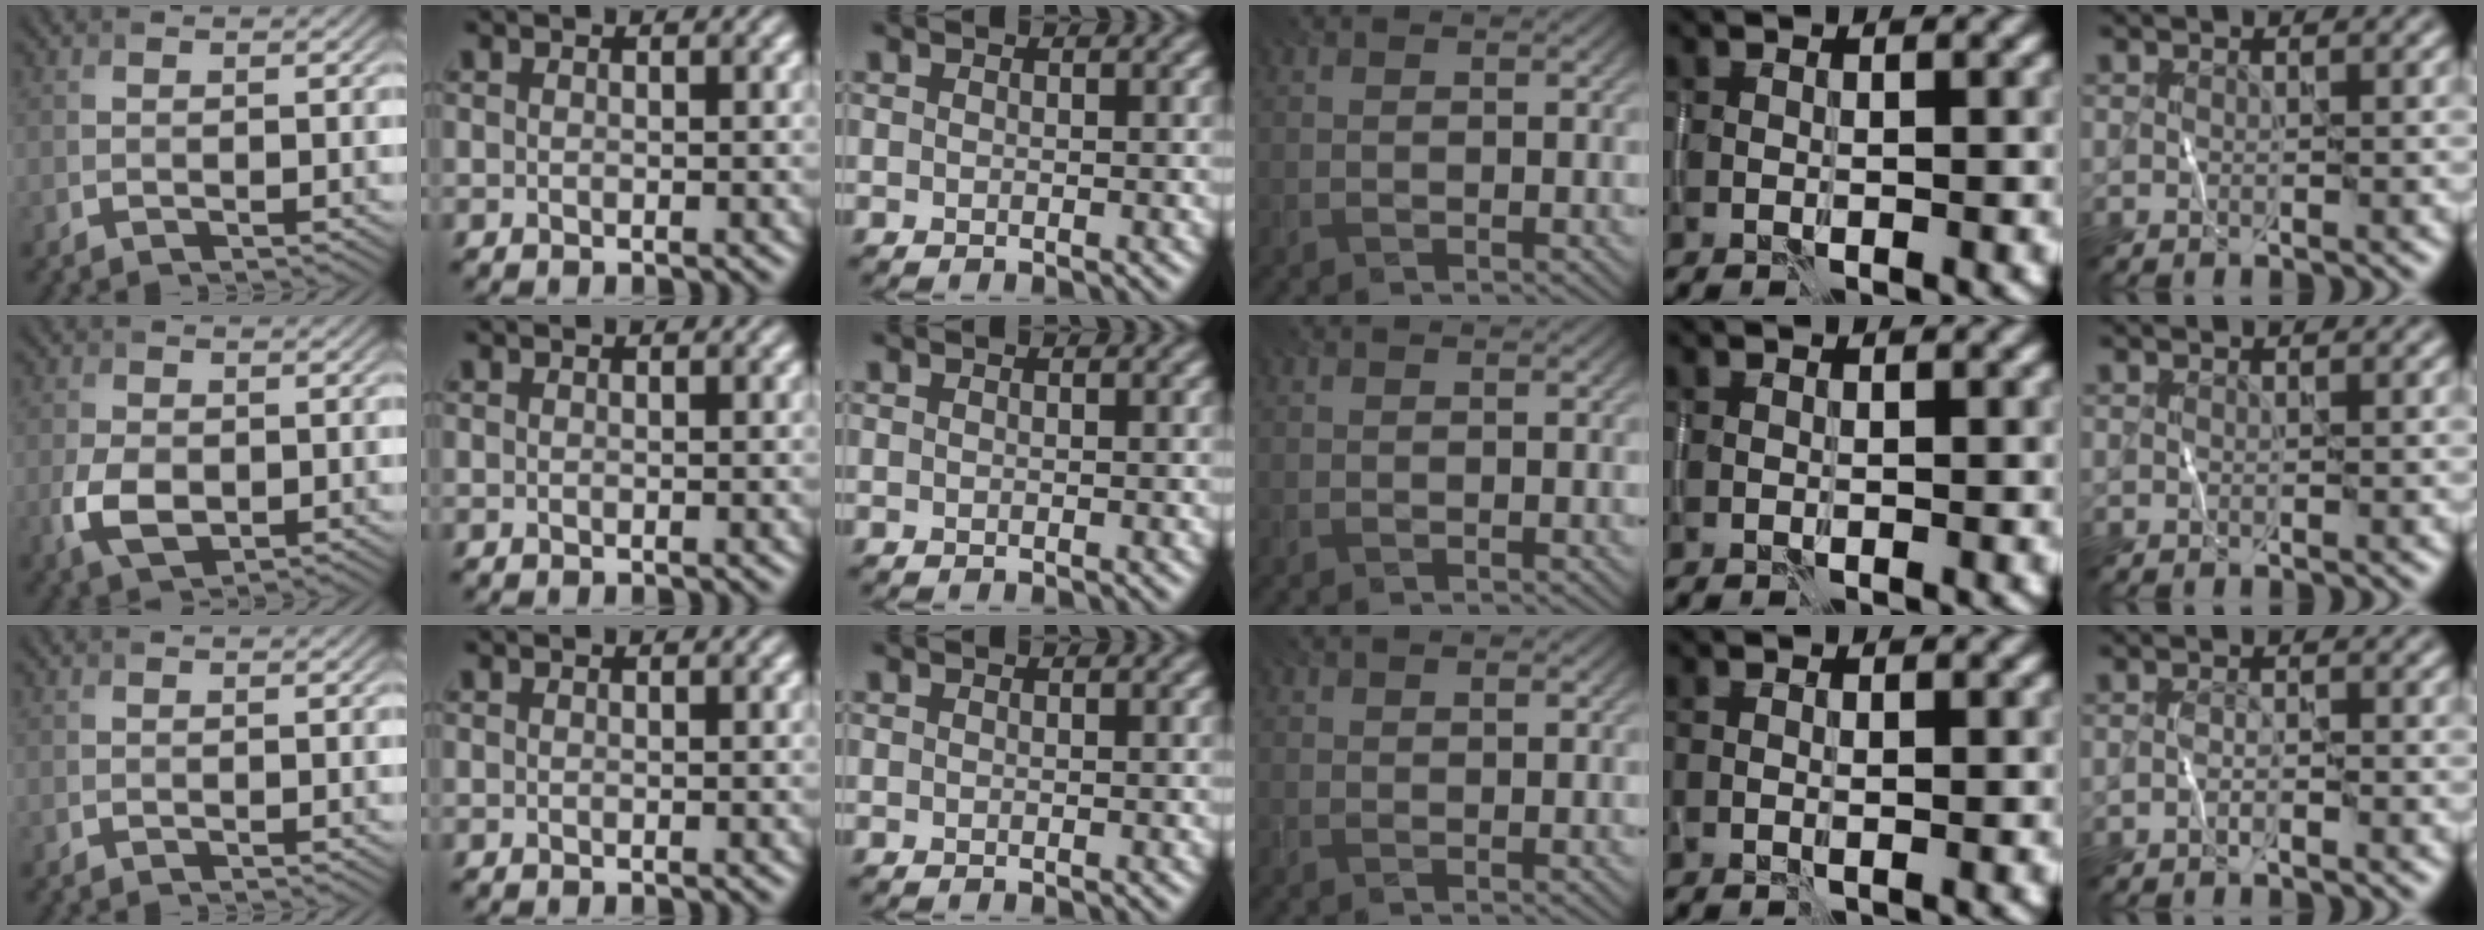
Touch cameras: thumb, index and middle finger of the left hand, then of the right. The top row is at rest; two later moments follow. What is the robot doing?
{"motion": "wipe", "object": "whiteboard"}